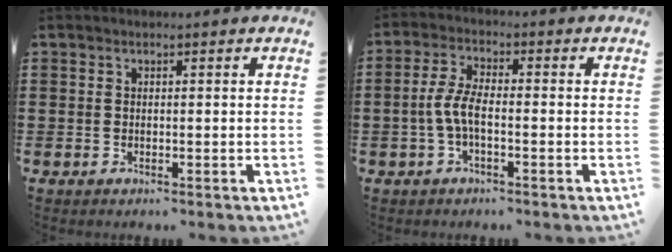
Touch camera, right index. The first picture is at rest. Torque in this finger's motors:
{"motor_torque": [0.95, 0.16, 0.66, 0.17]}